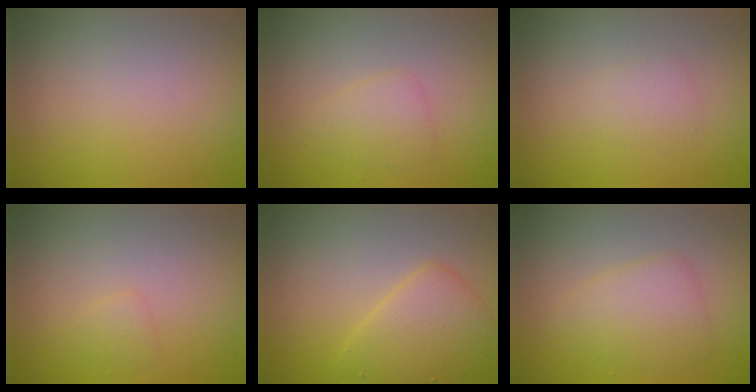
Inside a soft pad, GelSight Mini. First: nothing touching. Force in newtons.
{"total": 1.6, "press": 1.6, "slide": 0.0}
{"total": 1.2, "press": 1.2, "slide": 0.0}
{"total": 0.8, "press": 0.8, "slide": 0.1}
{"total": 3.0, "press": 3.0, "slide": 0.1}
{"total": 2.7, "press": 2.7, "slide": 0.1}